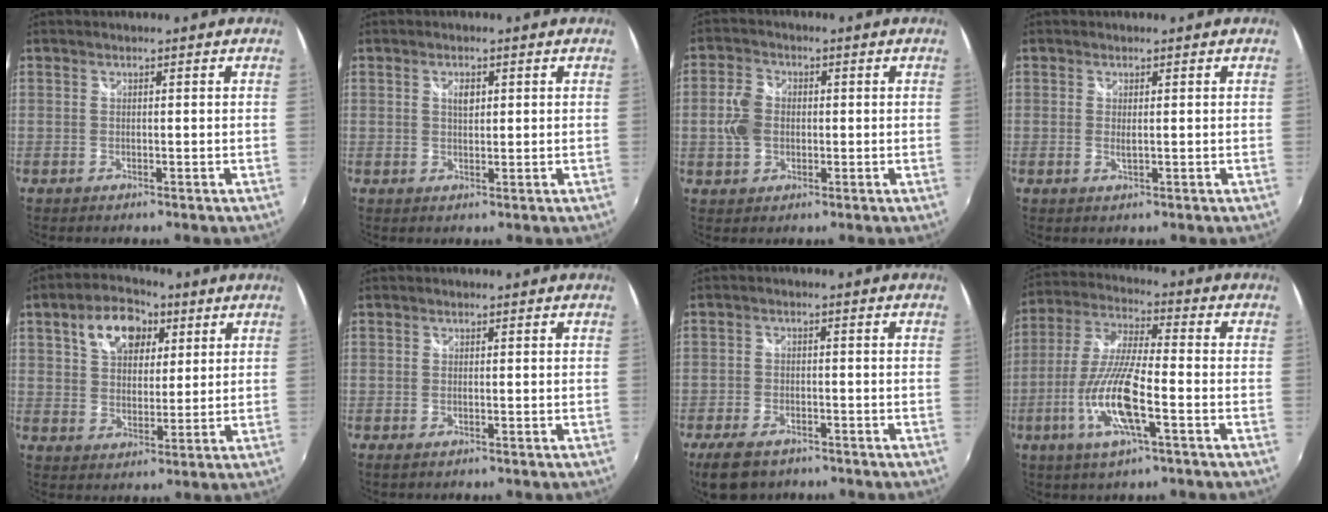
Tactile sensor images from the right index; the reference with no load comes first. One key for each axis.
{"total": 2.0, "fx": 0.8, "fy": 1.0, "fz": 1.5, "tx": -0.026, "ty": 0.004, "tz": 0.012}
{"total": 6.0, "fx": -0.3, "fy": 4.7, "fz": 3.7, "tx": -0.081, "ty": 0.011, "tz": -0.003}
{"total": 1.2, "fx": 0.1, "fy": 0.1, "fz": 1.2, "tx": -0.022, "ty": -0.002, "tz": 0.000}
{"total": 11.2, "fx": 5.2, "fy": 7.1, "fz": 6.9, "tx": -0.126, "ty": 0.030, "tz": 0.089}
{"total": 0.8, "fx": -0.2, "fy": 0.0, "fz": 0.7, "tx": -0.014, "ty": 0.000, "tz": -0.005}
{"total": 7.7, "fx": -5.5, "fy": 3.9, "fz": 3.8, "tx": -0.101, "ty": -0.012, "tz": -0.096}
{"total": 14.1, "fx": -4.8, "fy": 2.6, "fz": 12.9, "tx": -0.271, "ty": -0.010, "tz": -0.094}